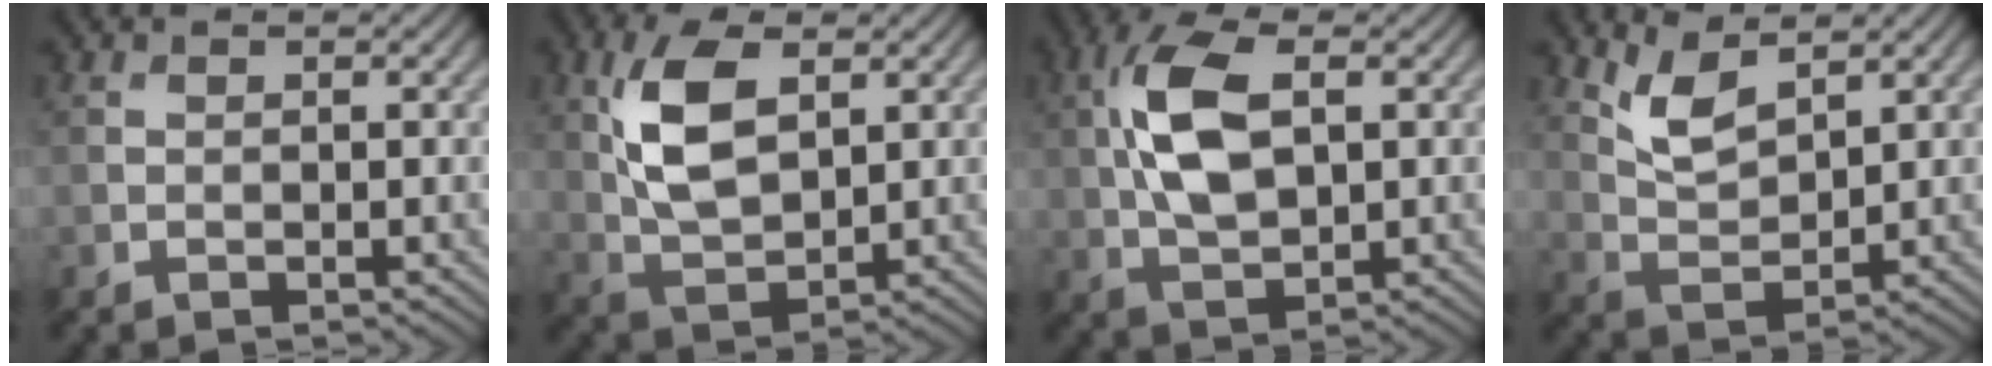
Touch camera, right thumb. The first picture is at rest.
{"total": 8.7, "force": [2.7, 4.4, 7.0], "torque": [-0.157, 0.004, 0.050]}
{"total": 9.5, "force": [1.6, 4.8, 8.0], "torque": [-0.181, 0.011, 0.027]}
{"total": 4.9, "force": [3.3, 1.7, 3.2], "torque": [-0.081, -0.005, 0.073]}